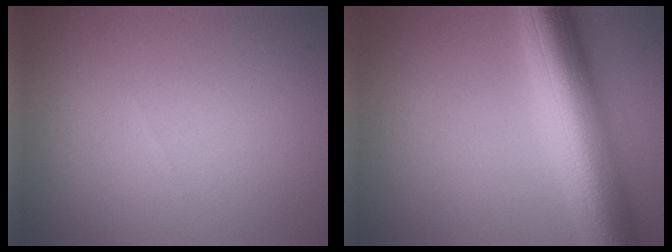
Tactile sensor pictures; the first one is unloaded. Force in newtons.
{"total": 10.9, "press": 10.9, "slide": 0.2}